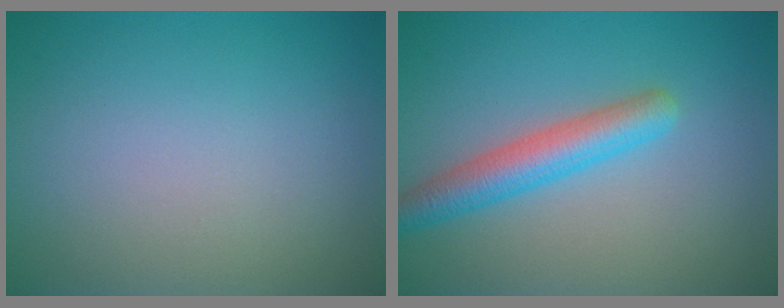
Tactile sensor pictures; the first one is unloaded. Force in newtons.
{"total": 3.9, "press": 3.9, "slide": 0.2}